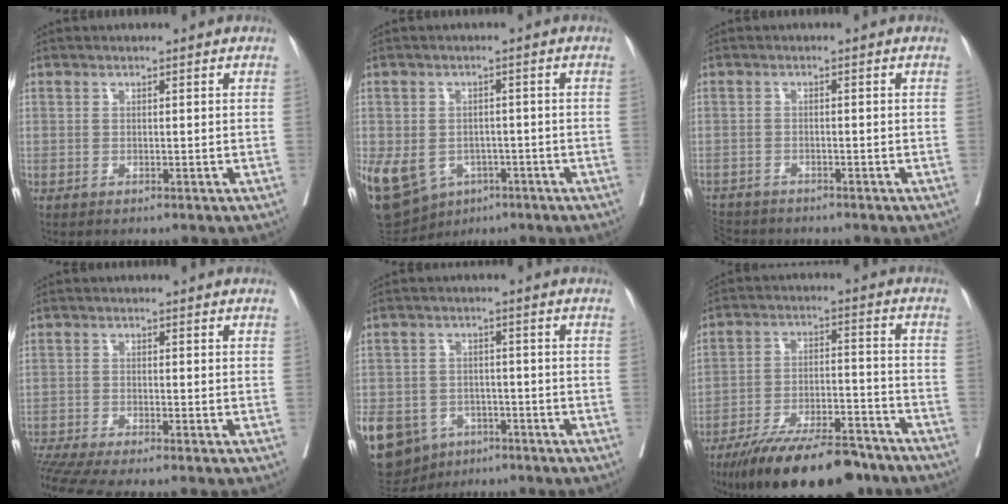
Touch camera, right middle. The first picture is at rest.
{"total": 19.1, "force": [-7.6, 15.3, 8.7], "torque": [-0.251, -0.007, -0.097]}
{"total": 5.7, "force": [-5.2, 2.1, 0.9], "torque": [-0.016, -0.010, -0.086]}
{"total": 7.5, "force": [-6.4, -0.3, 3.9], "torque": [-0.067, -0.010, -0.110]}
{"total": 17.4, "force": [-8.3, 13.7, 6.9], "torque": [-0.195, 0.002, -0.112]}
{"total": 18.4, "force": [-14.9, 4.5, 9.9], "torque": [-0.133, 0.002, -0.239]}